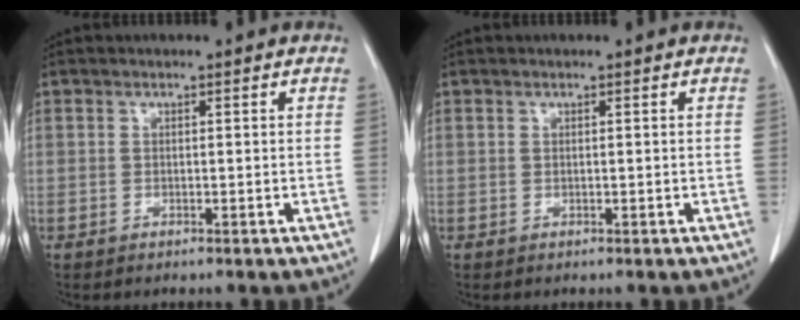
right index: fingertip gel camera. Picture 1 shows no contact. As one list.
[{"total": 0.0}]